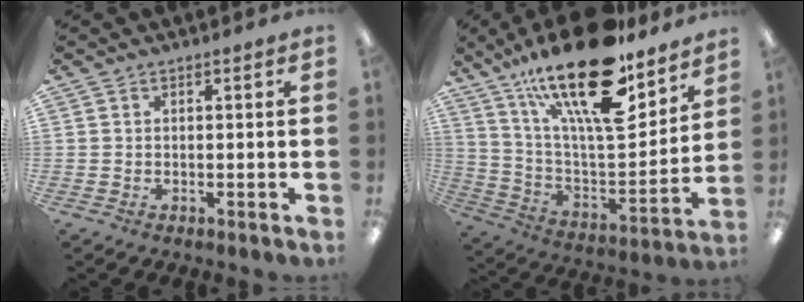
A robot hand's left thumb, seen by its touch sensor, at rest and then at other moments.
{"total": 25.8, "force": [17.5, 8.5, 17.0], "torque": [-0.291, -0.110, 0.294]}